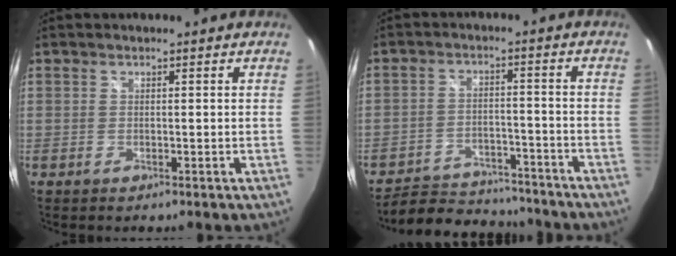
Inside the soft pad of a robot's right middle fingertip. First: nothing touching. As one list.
[{"total": 14.6, "force": [-13.0, 4.6, 4.7], "torque": [-0.108, 0.010, -0.183]}]